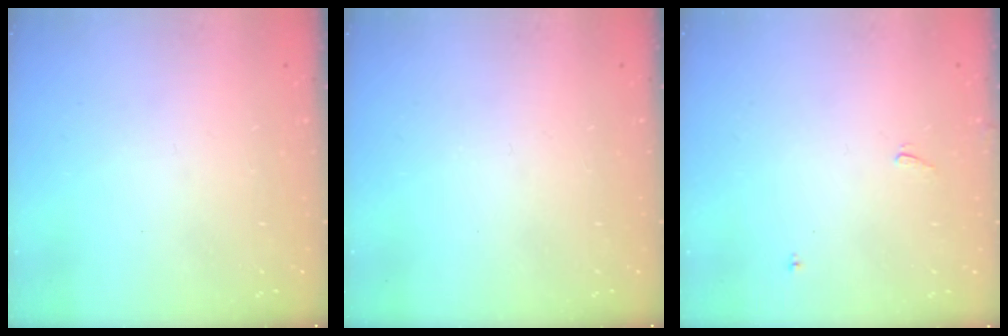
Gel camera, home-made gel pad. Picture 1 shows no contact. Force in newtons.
{"total": 0.0}
{"total": 1.7, "press": 1.7, "slide": 0.3}